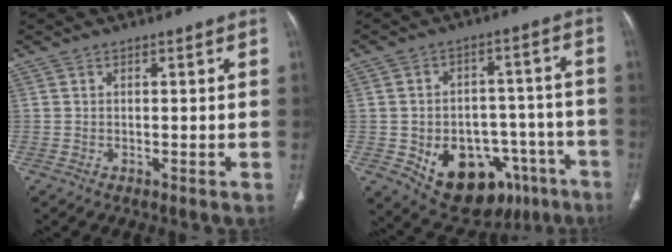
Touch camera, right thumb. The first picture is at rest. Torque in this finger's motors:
{"motor_torque": [-0.14, 0.52, 0.04, -0.04, 0.22]}